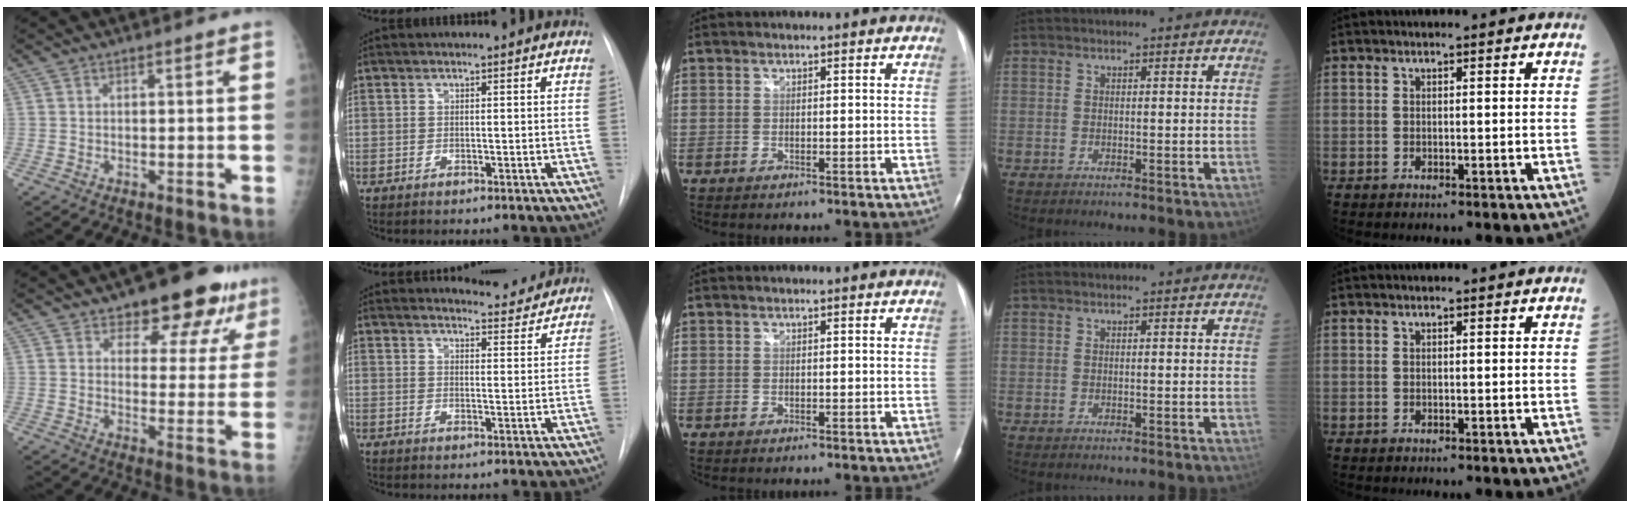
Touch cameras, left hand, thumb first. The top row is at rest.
{"thumb": {"total": 13.4, "force": [9.5, 6.3, 7.1], "torque": [-0.036, -0.044, 0.118]}, "index": {"total": 6.5, "force": [6.4, 1.1, 0.2], "torque": [0.002, -0.012, 0.070]}}